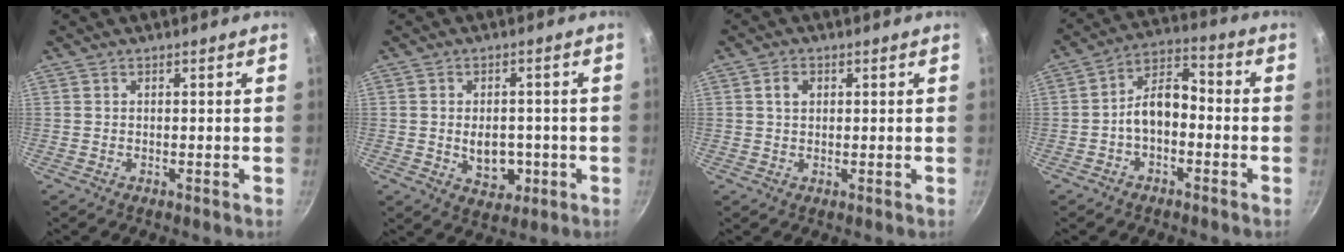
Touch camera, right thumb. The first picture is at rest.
{"total": 7.2, "force": [-1.2, 5.2, 4.9], "torque": [-0.045, 0.003, -0.007]}
{"total": 2.8, "force": [0.9, 2.1, 1.7], "torque": [-0.022, 0.002, 0.014]}
{"total": 8.6, "force": [-2.1, 5.3, 6.4], "torque": [-0.090, 0.050, -0.046]}